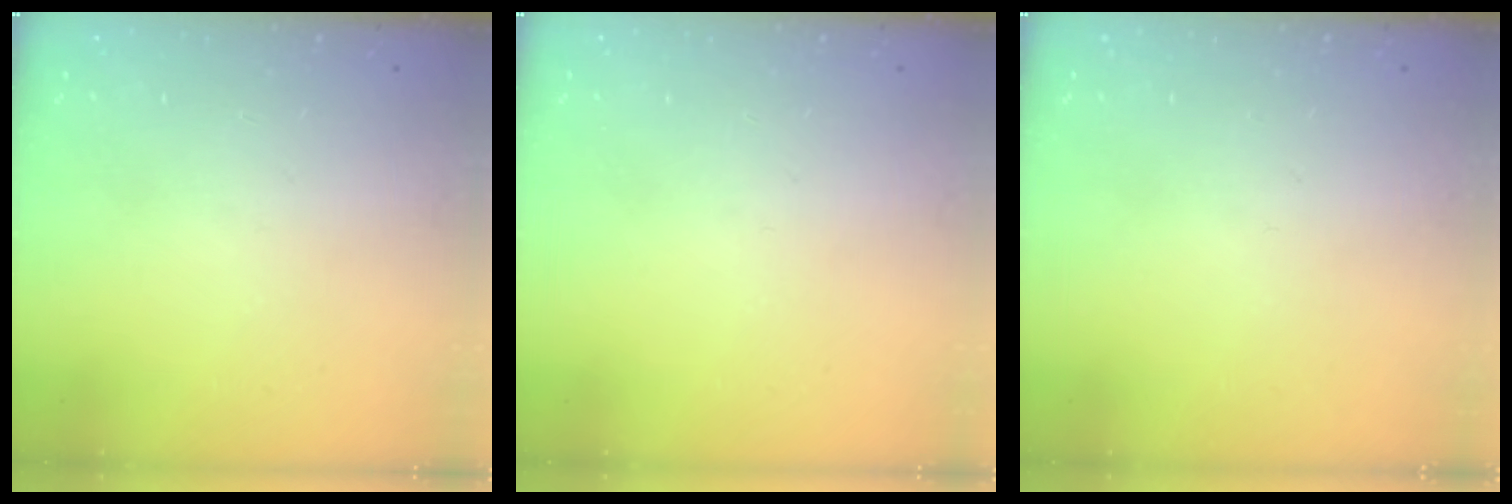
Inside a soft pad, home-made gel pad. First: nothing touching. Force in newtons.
{"total": 0.0}
{"total": 0.0}